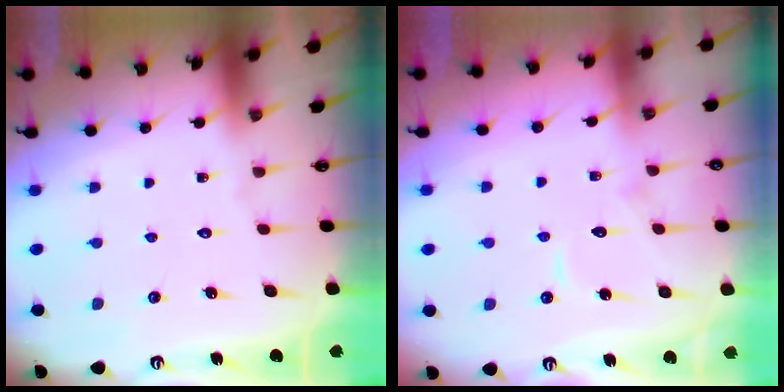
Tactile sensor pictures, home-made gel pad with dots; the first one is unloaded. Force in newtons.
{"total": 5.6, "press": 5.6, "slide": 0.6}